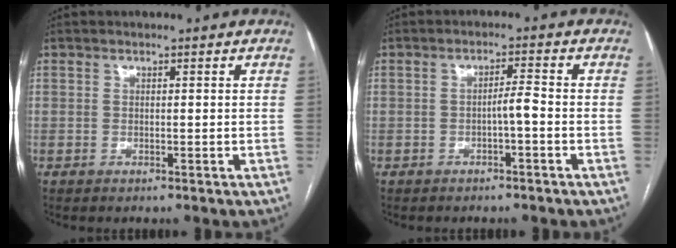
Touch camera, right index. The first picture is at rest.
{"total": 2.5, "force": [-0.9, 0.1, 2.3], "torque": [-0.033, 0.003, -0.018]}